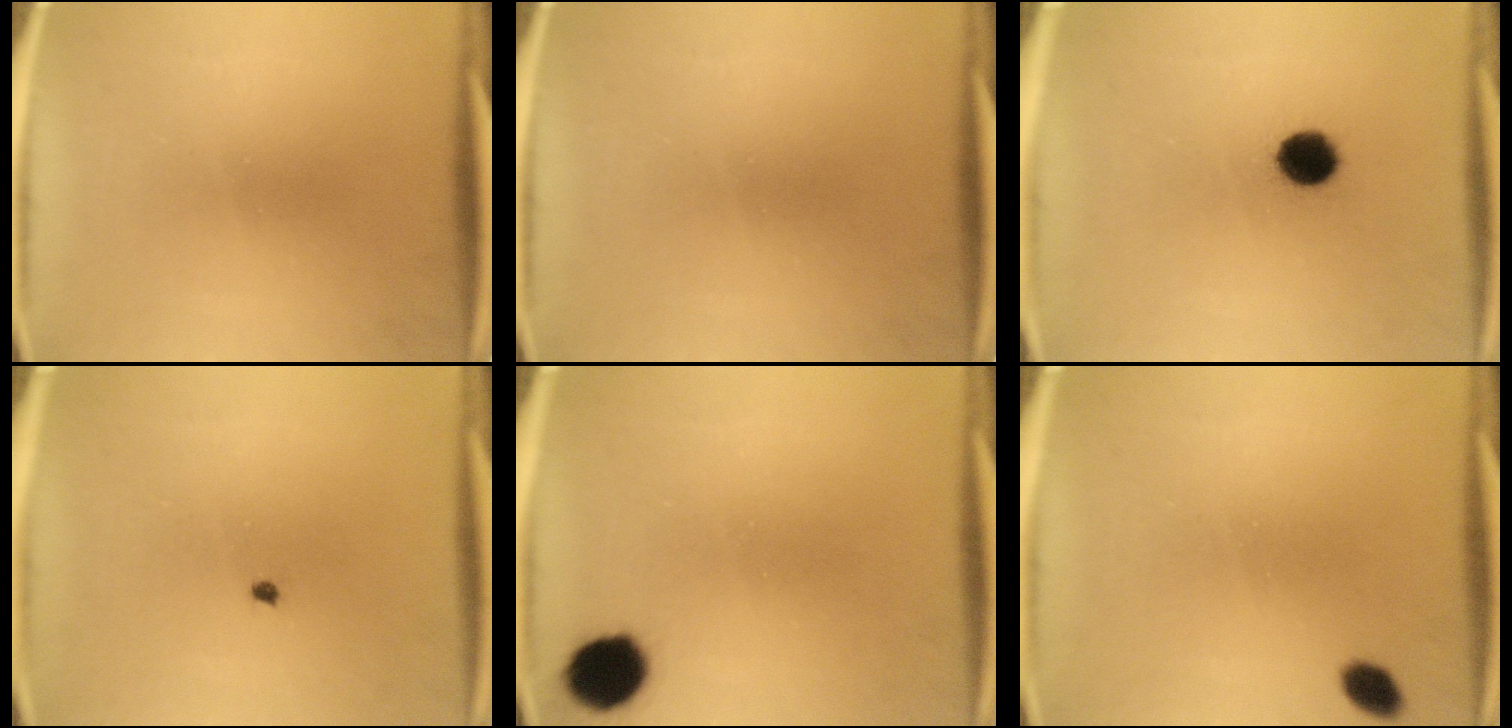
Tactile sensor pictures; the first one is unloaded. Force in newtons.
{"total": 0.0}
{"total": 7.2}
{"total": 0.5}
{"total": 9.2}
{"total": 2.7}